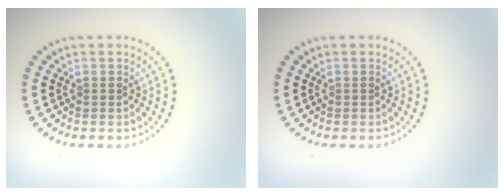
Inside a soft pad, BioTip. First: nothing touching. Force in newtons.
{"total": 0.0}